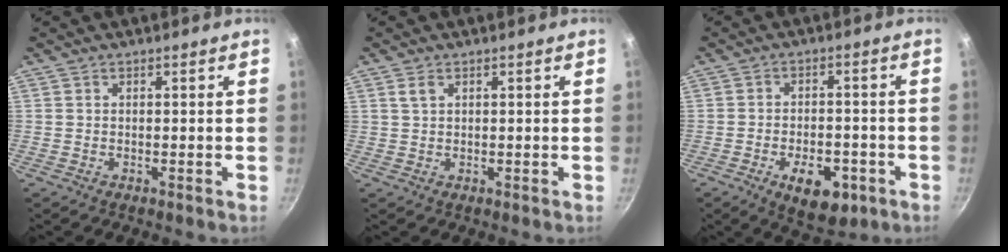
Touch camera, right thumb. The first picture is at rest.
{"total": 1.8, "force": [0.9, 1.0, 1.1], "torque": [-0.018, -0.001, 0.018]}
{"total": 10.3, "force": [-4.4, 5.6, 7.4], "torque": [-0.078, 0.013, -0.055]}